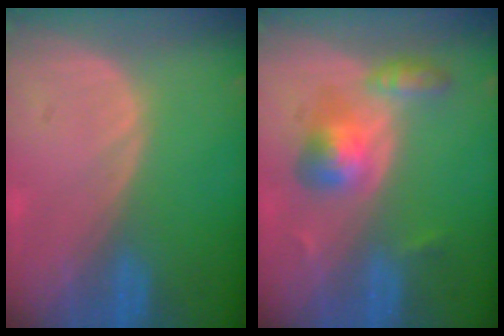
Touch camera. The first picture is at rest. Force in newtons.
{"total": 5.6, "press": 5.4, "slide": 1.5}